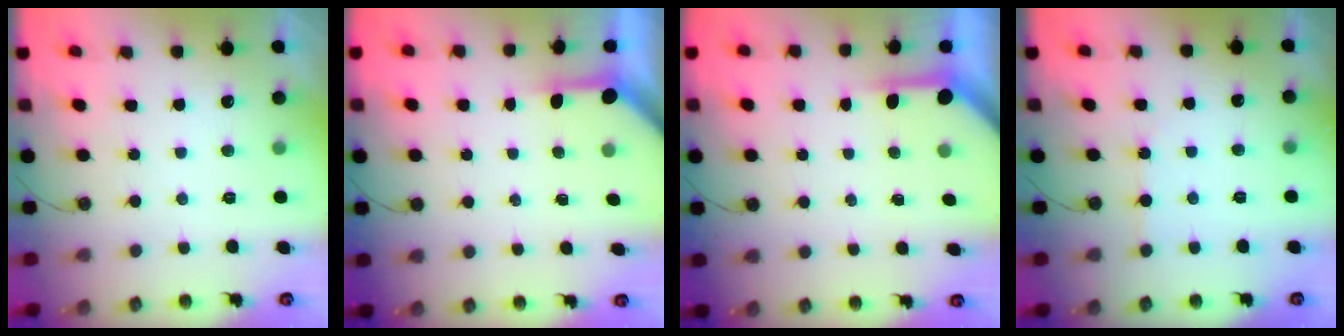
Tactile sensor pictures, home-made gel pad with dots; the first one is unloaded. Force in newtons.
{"total": 3.2, "press": 3.2, "slide": 0.4}
{"total": 4.0, "press": 4.0, "slide": 0.3}
{"total": 2.3, "press": 2.3, "slide": 0.4}